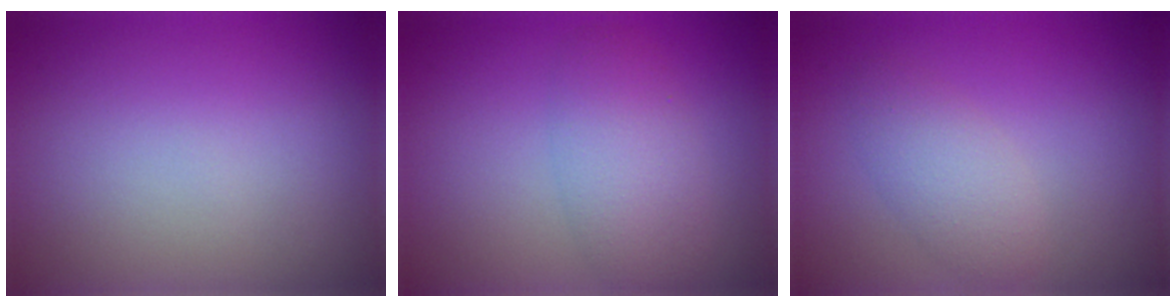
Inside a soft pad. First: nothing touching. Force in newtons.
{"total": 4.0, "press": 4.0, "slide": 0.1}
{"total": 2.7, "press": 2.7, "slide": 0.1}